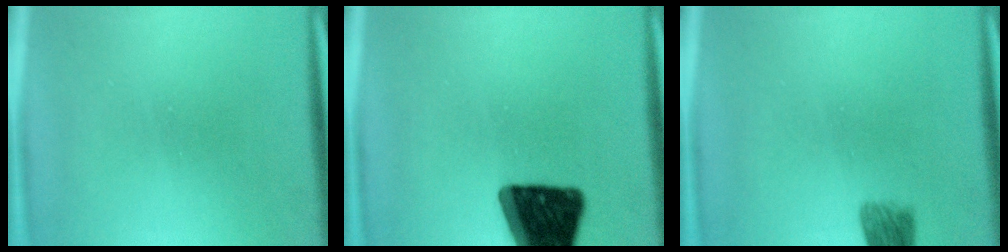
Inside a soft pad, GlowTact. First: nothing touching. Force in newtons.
{"total": 17.2}
{"total": 4.7}